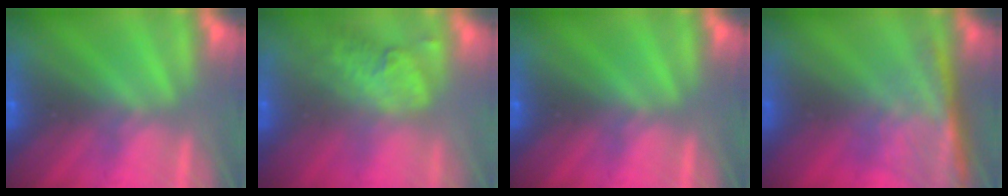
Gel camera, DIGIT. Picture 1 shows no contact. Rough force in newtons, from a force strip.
{"total": 2.8}
{"total": 0.0}
{"total": 8.9}